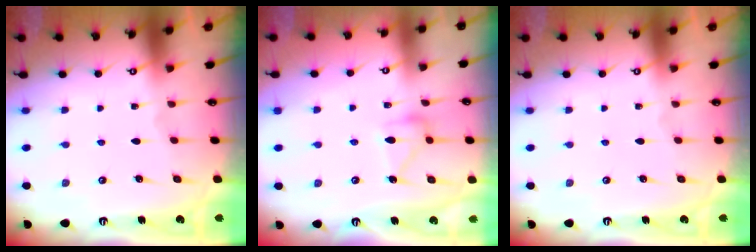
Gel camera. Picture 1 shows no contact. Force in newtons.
{"total": 12.6, "press": 12.6, "slide": 0.4}
{"total": 0.0}